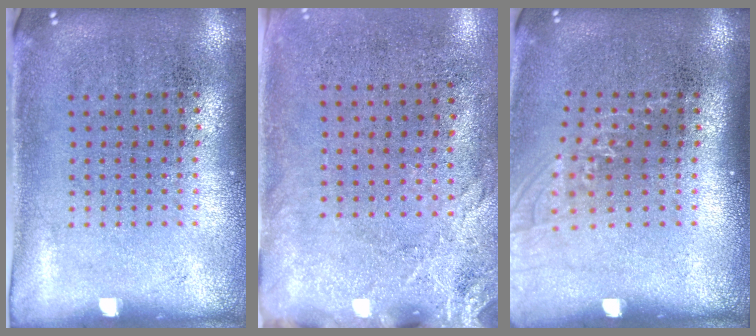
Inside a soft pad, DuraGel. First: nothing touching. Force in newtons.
{"total": 2.6, "press": 2.1, "slide": 1.6}
{"total": 1.1, "press": 0.9, "slide": 0.6}